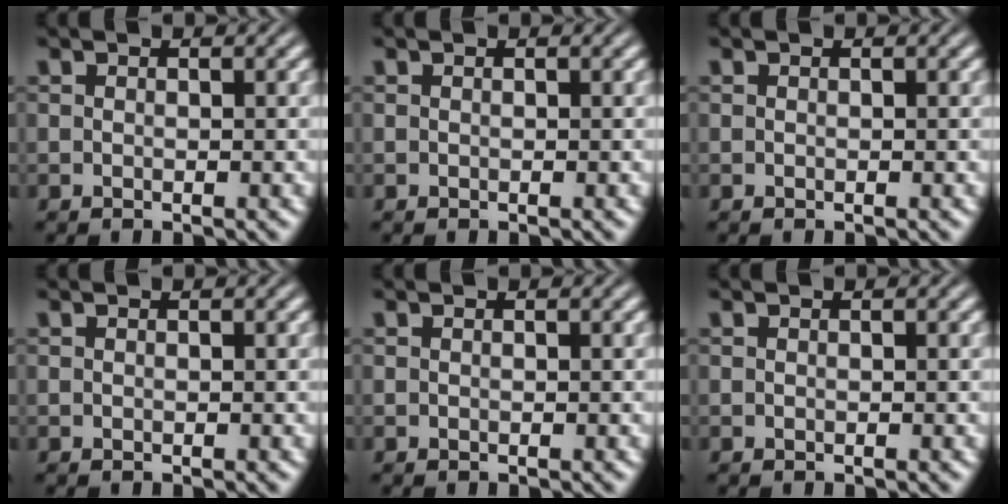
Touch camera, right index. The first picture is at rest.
{"total": 0.0}
{"total": 0.0}
{"total": 0.0}
{"total": 0.0}
{"total": 0.0}